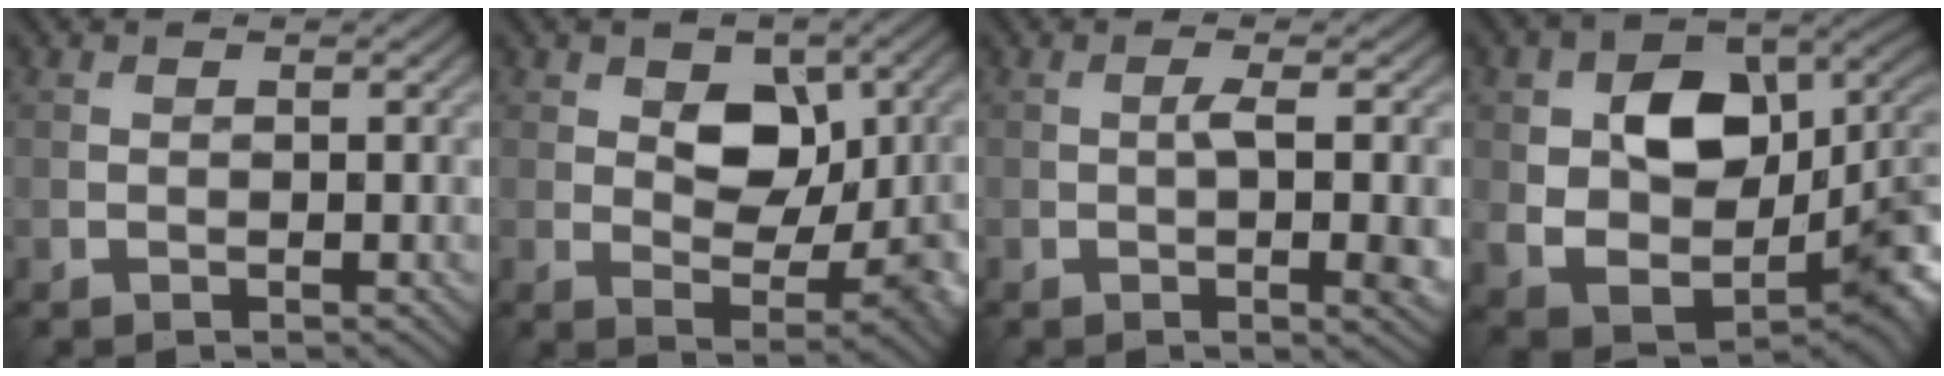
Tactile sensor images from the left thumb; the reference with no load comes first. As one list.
[{"total": 7.5, "force": [1.6, 4.5, 5.8], "torque": [-0.079, -0.005, 0.026]}, {"total": 3.8, "force": [-0.1, 0.6, 3.7], "torque": [-0.065, 0.000, -0.001]}, {"total": 13.7, "force": [1.5, 9.7, 9.5], "torque": [-0.160, -0.015, 0.035]}]